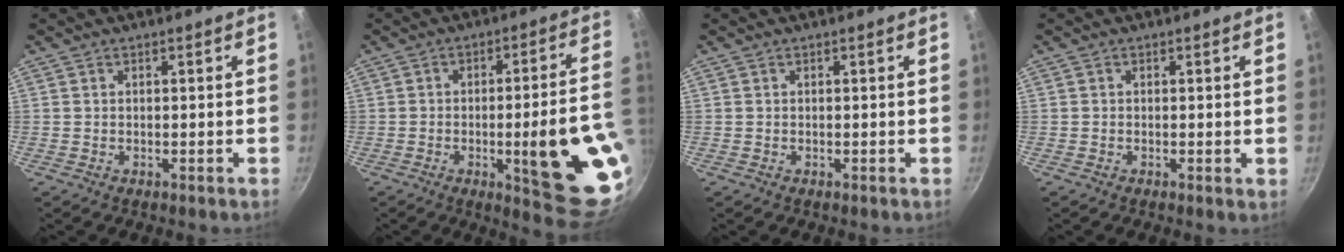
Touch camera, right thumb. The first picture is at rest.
{"total": 19.6, "force": [-4.6, 4.2, 18.6], "torque": [-0.213, 0.013, -0.055]}
{"total": 0.0}
{"total": 0.6, "force": [0.0, 0.1, 0.5], "torque": [-0.008, -0.001, -0.002]}